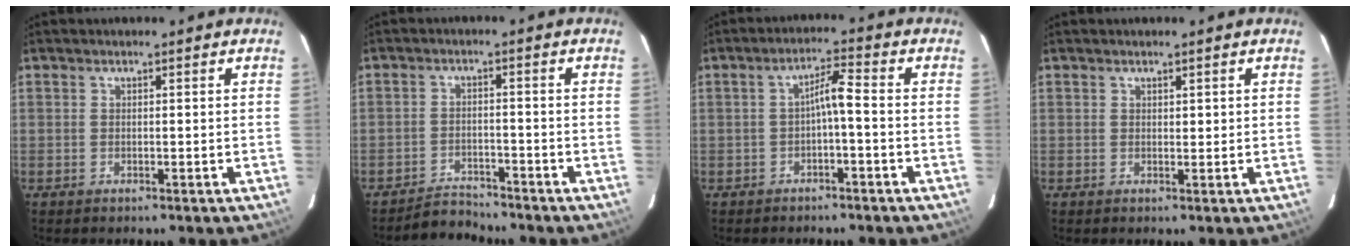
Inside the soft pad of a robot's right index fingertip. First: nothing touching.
{"total": 3.3, "force": [-3.2, 0.8, -0.5], "torque": [0.005, -0.008, -0.054]}
{"total": 3.9, "force": [-0.8, 0.3, 3.8], "torque": [-0.061, 0.015, -0.013]}
{"total": 0.8, "force": [0.4, 0.4, 0.5], "torque": [-0.004, 0.000, 0.006]}